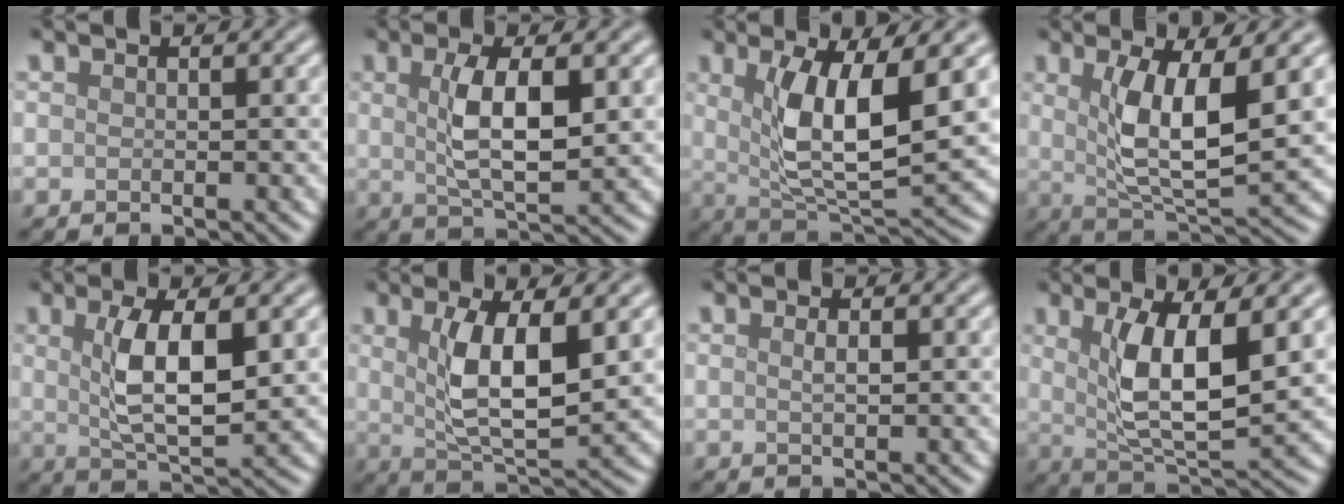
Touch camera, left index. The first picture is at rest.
{"total": 5.7, "force": [1.1, 1.8, 5.4], "torque": [-0.107, 0.000, 0.021]}
{"total": 8.7, "force": [1.8, 2.5, 8.1], "torque": [-0.145, -0.018, 0.038]}
{"total": 7.7, "force": [1.6, 2.1, 7.3], "torque": [-0.134, -0.016, 0.033]}
{"total": 6.4, "force": [1.3, 2.0, 5.9], "torque": [-0.114, -0.003, 0.025]}
{"total": 7.1, "force": [1.7, 2.1, 6.6], "torque": [-0.126, -0.011, 0.033]}
{"total": 1.1, "force": [0.3, 0.3, 1.0], "torque": [-0.019, 0.000, 0.003]}
{"total": 7.9, "force": [1.8, 2.2, 7.3], "torque": [-0.137, -0.017, 0.035]}